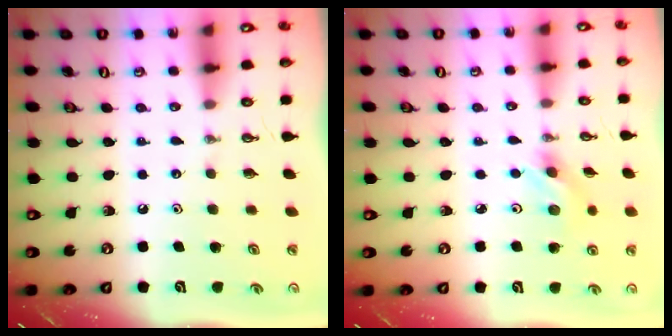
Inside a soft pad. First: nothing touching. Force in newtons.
{"total": 3.6, "press": 3.5, "slide": 1.0}